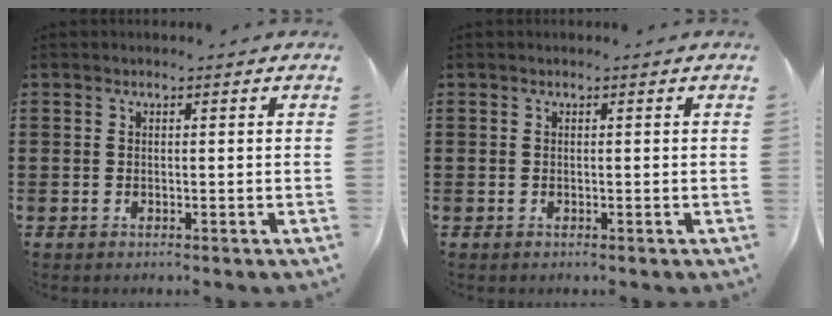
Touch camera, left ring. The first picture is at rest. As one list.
[{"total": 0.0}]